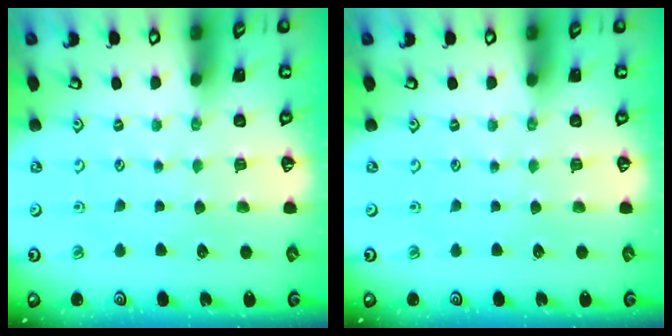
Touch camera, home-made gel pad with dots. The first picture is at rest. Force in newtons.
{"total": 0.0}